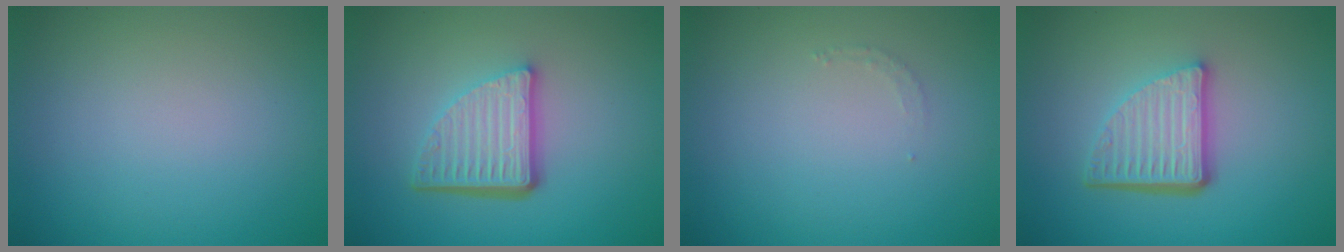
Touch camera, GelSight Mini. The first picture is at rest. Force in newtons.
{"total": 5.7, "press": 3.8, "slide": 4.2}
{"total": 0.8, "press": 0.8, "slide": 0.1}
{"total": 5.4, "press": 3.7, "slide": 3.9}